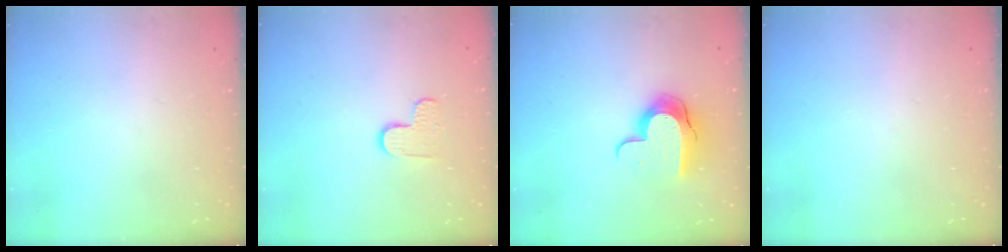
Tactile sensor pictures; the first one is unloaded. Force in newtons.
{"total": 5.7, "press": 5.7, "slide": 0.4}
{"total": 10.5, "press": 10.5, "slide": 0.9}
{"total": 0.0}